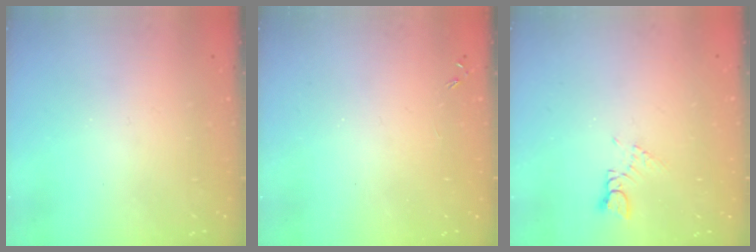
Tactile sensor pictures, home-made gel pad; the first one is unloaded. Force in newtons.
{"total": 0.0}
{"total": 1.4, "press": 1.4, "slide": 0.2}